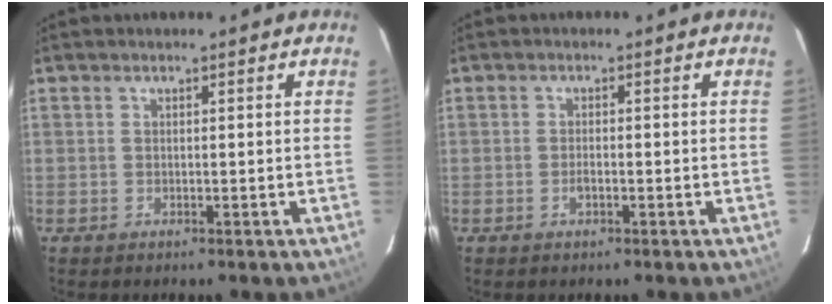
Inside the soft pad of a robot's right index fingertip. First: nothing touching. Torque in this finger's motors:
{"motor_torque": [-0.16, 0.24, -0.03, -0.03]}